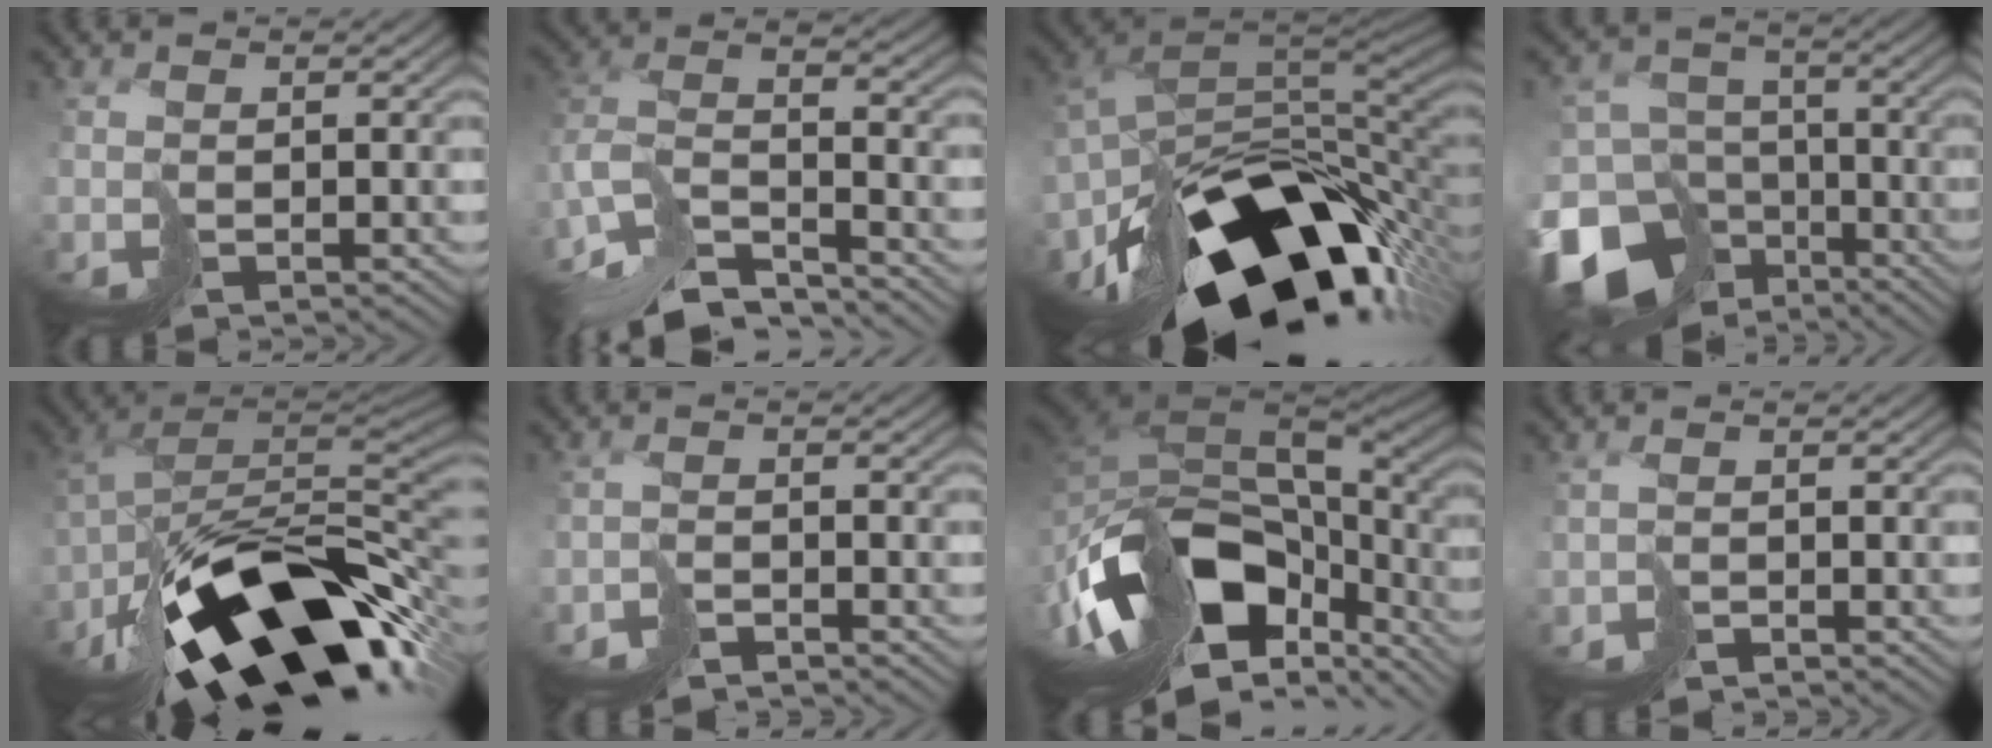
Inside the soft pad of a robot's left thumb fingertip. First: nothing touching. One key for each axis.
{"total": 12.5, "fx": -9.6, "fy": 4.2, "fz": 6.8, "tx": -0.155, "ty": -0.003, "tz": -0.188}
{"total": 17.9, "fx": -7.8, "fy": 11.2, "fz": 11.6, "tx": -0.187, "ty": -0.039, "tz": -0.119}
{"total": 17.4, "fx": -10.2, "fy": 12.3, "fz": 7.0, "tx": -0.211, "ty": -0.046, "tz": -0.152}
{"total": 19.0, "fx": -9.7, "fy": 9.1, "fz": 13.5, "tx": -0.231, "ty": -0.016, "tz": -0.167}
{"total": 3.1, "fx": -2.5, "fy": 0.9, "fz": 1.5, "tx": -0.030, "ty": 0.000, "tz": -0.056}
{"total": 18.4, "fx": -5.8, "fy": 9.6, "fz": 14.6, "tx": -0.307, "ty": -0.027, "tz": -0.082}
{"total": 1.8, "fx": -1.3, "fy": 0.9, "fz": 0.9, "tx": -0.021, "ty": 0.000, "tz": -0.033}